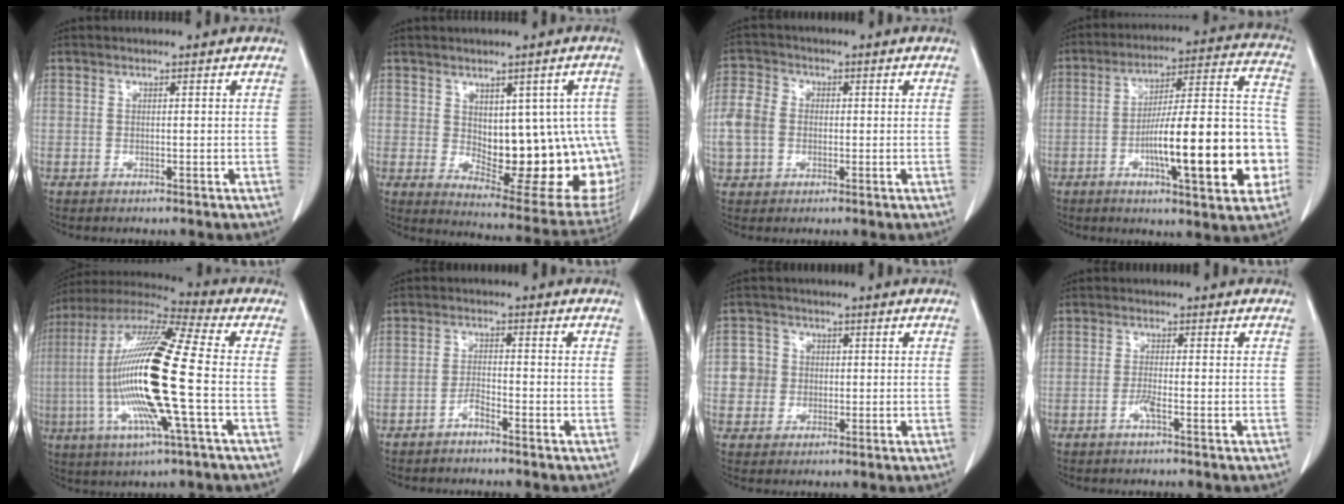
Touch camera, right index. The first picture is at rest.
{"total": 18.3, "force": [-1.2, 8.1, 16.4], "torque": [-0.149, 0.009, 0.013]}
{"total": 5.7, "force": [-0.5, 4.7, 3.2], "torque": [-0.091, 0.018, -0.012]}
{"total": 21.1, "force": [-5.8, 3.7, 20.0], "torque": [-0.258, 0.027, -0.080]}
{"total": 20.6, "force": [-2.8, 1.2, 20.4], "torque": [-0.421, -0.007, -0.061]}
{"total": 2.1, "force": [-1.7, 0.2, 1.1], "torque": [-0.023, 0.002, -0.035]}
{"total": 4.2, "force": [-0.1, 4.1, 0.7], "torque": [-0.011, 0.015, 0.001]}
{"total": 1.9, "force": [-1.0, -0.1, 1.6], "torque": [-0.034, -0.001, -0.022]}